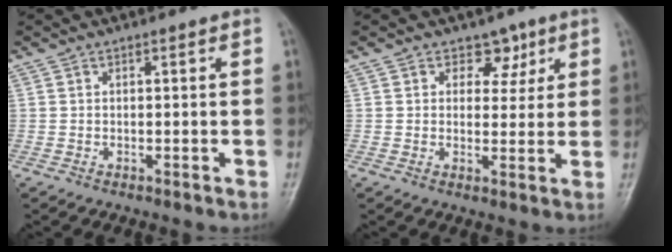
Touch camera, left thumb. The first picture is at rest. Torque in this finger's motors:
{"motor_torque": [-0.01, 0.06, 0.18, 0.02, -0.02]}